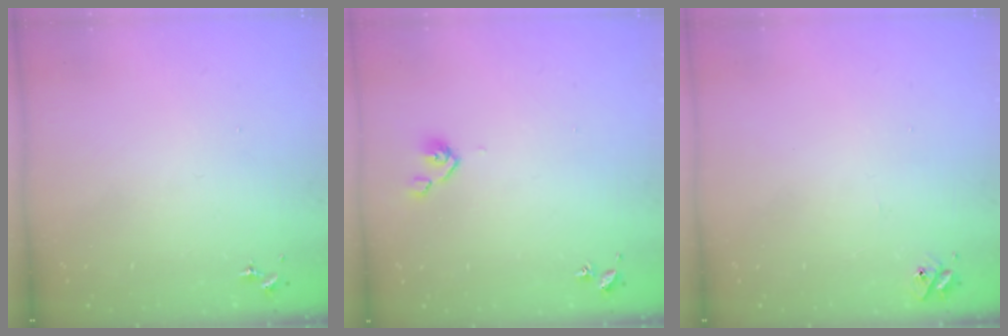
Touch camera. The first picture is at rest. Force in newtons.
{"total": 4.6, "press": 4.5, "slide": 0.9}
{"total": 4.5, "press": 4.5, "slide": 0.6}